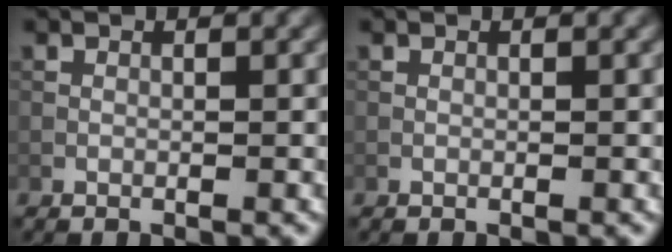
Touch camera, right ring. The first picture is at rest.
{"total": 0.0}